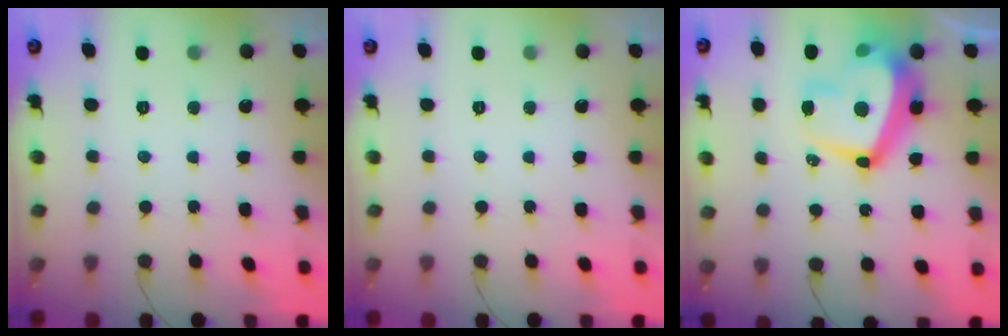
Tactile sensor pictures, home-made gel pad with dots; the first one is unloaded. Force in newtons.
{"total": 0.0}
{"total": 19.9, "press": 19.8, "slide": 1.7}